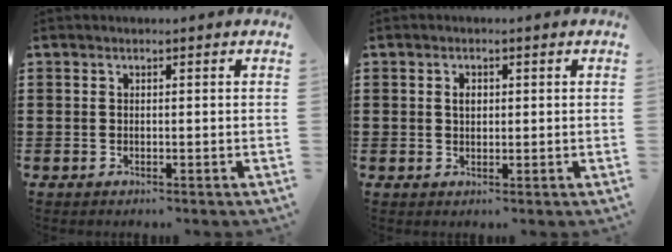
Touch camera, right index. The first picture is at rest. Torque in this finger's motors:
{"motor_torque": [0.46, 0.47, 0.06, 0.05]}